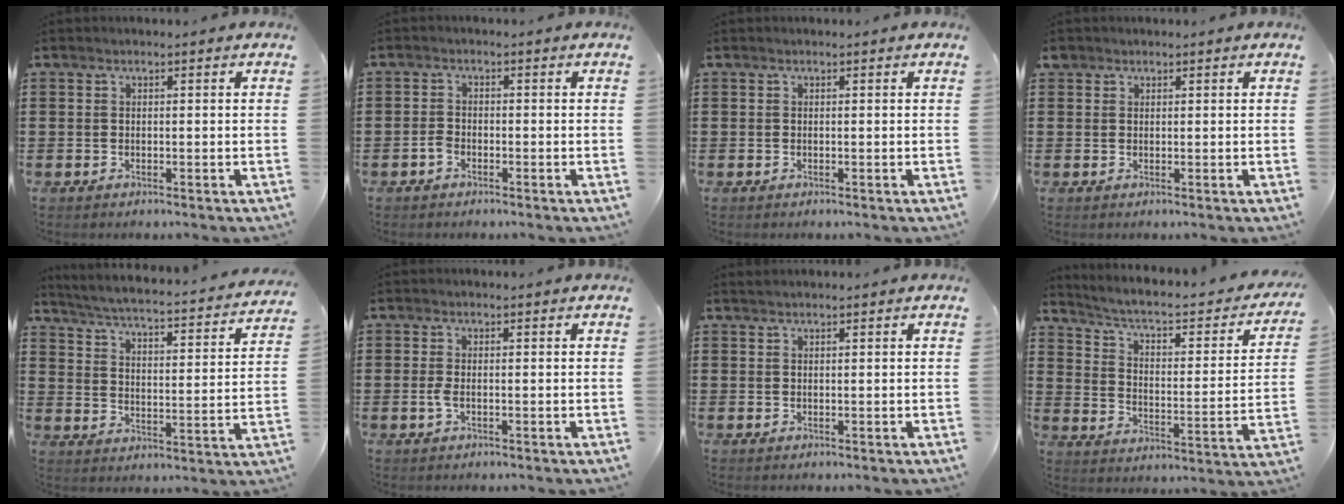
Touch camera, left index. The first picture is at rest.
{"total": 1.6, "force": [-0.9, 0.9, 1.0], "torque": [-0.028, 0.001, -0.021]}
{"total": 0.0}
{"total": 1.2, "force": [0.9, 0.8, 0.2], "torque": [-0.008, 0.005, 0.018]}
{"total": 3.4, "force": [3.1, -0.3, 1.3], "torque": [-0.046, -0.032, 0.041]}
{"total": 1.5, "force": [-0.2, 0.4, 1.4], "torque": [-0.034, -0.003, -0.006]}
{"total": 0.7, "force": [0.6, 0.0, 0.2], "torque": [-0.006, 0.000, 0.013]}
{"total": 3.7, "force": [2.4, 0.9, 2.6], "torque": [-0.066, -0.026, 0.030]}